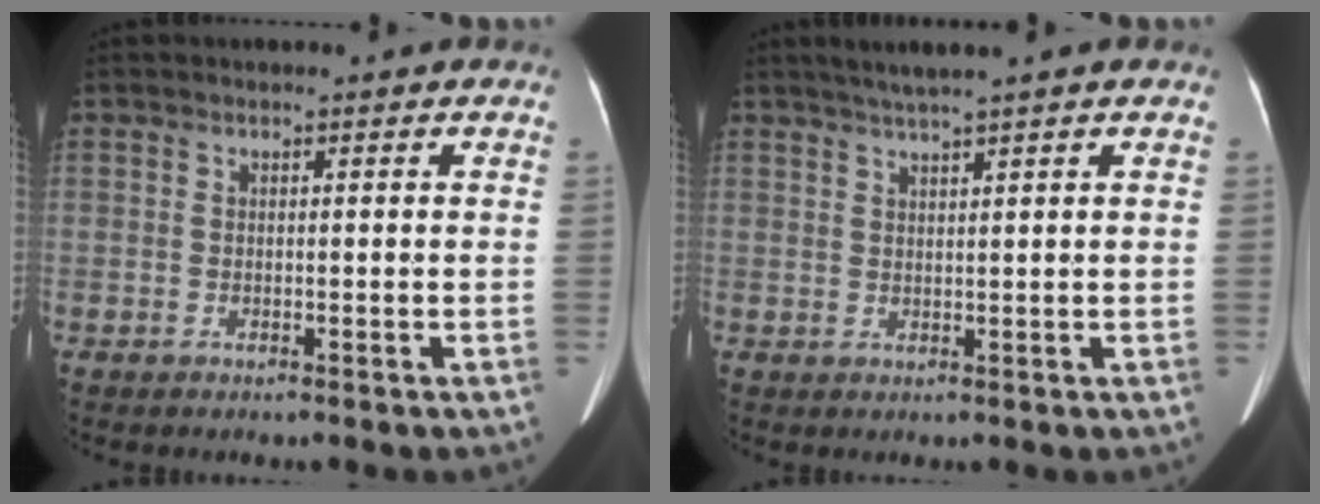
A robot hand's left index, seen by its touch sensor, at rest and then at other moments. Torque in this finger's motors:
{"motor_torque": [-0.05, -0.29, -0.03, 0.01]}